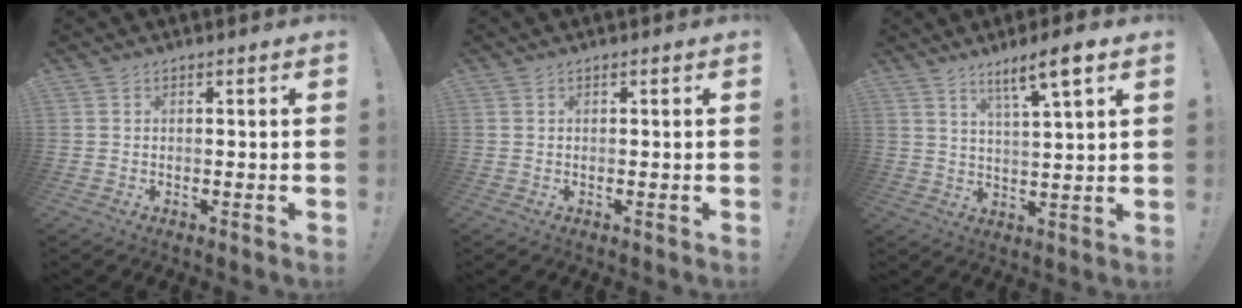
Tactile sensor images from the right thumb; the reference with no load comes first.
{"total": 0.0}
{"total": 8.0, "force": [5.0, 0.3, 6.3], "torque": [-0.101, -0.026, 0.079]}